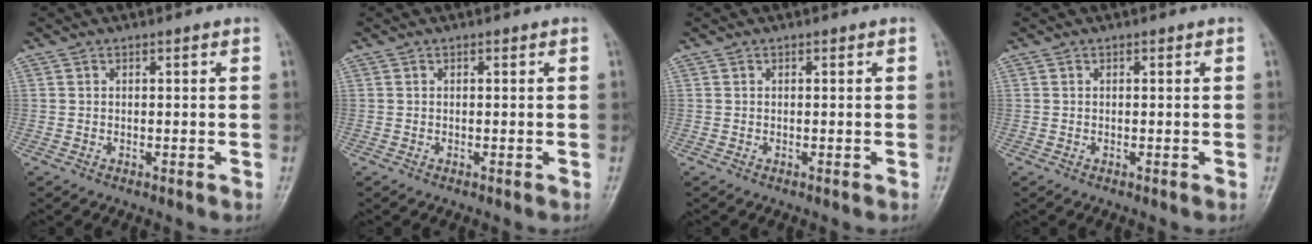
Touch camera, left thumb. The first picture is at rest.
{"total": 0.0}
{"total": 0.0}
{"total": 0.0}